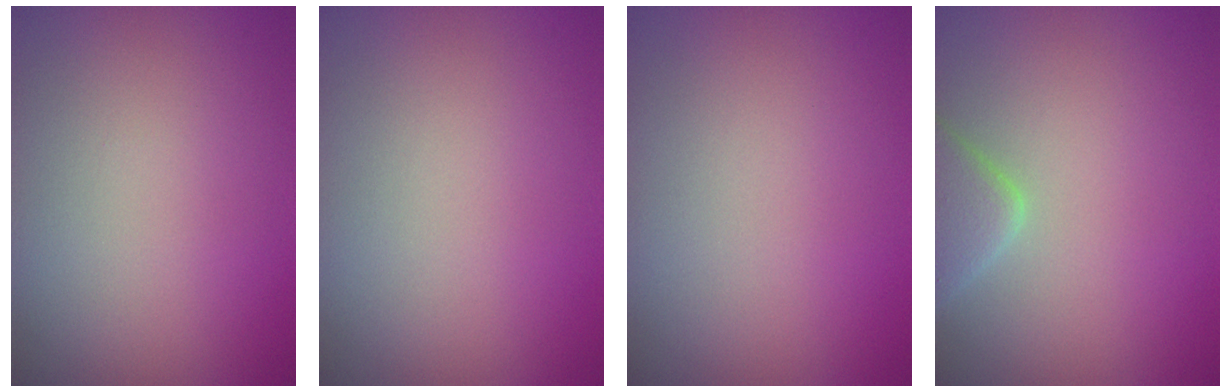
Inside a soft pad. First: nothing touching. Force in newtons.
{"total": 0.0}
{"total": 0.0}
{"total": 2.8, "press": 2.8, "slide": 0.3}